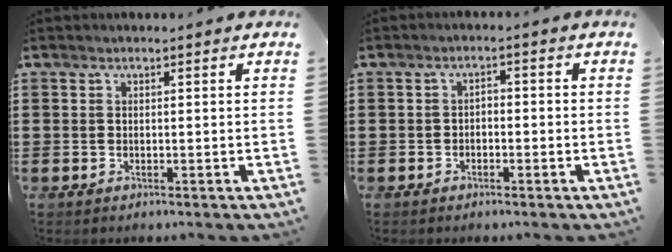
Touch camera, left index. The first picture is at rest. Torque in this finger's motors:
{"motor_torque": [-0.06, 0.09, 0.01, 0.00]}